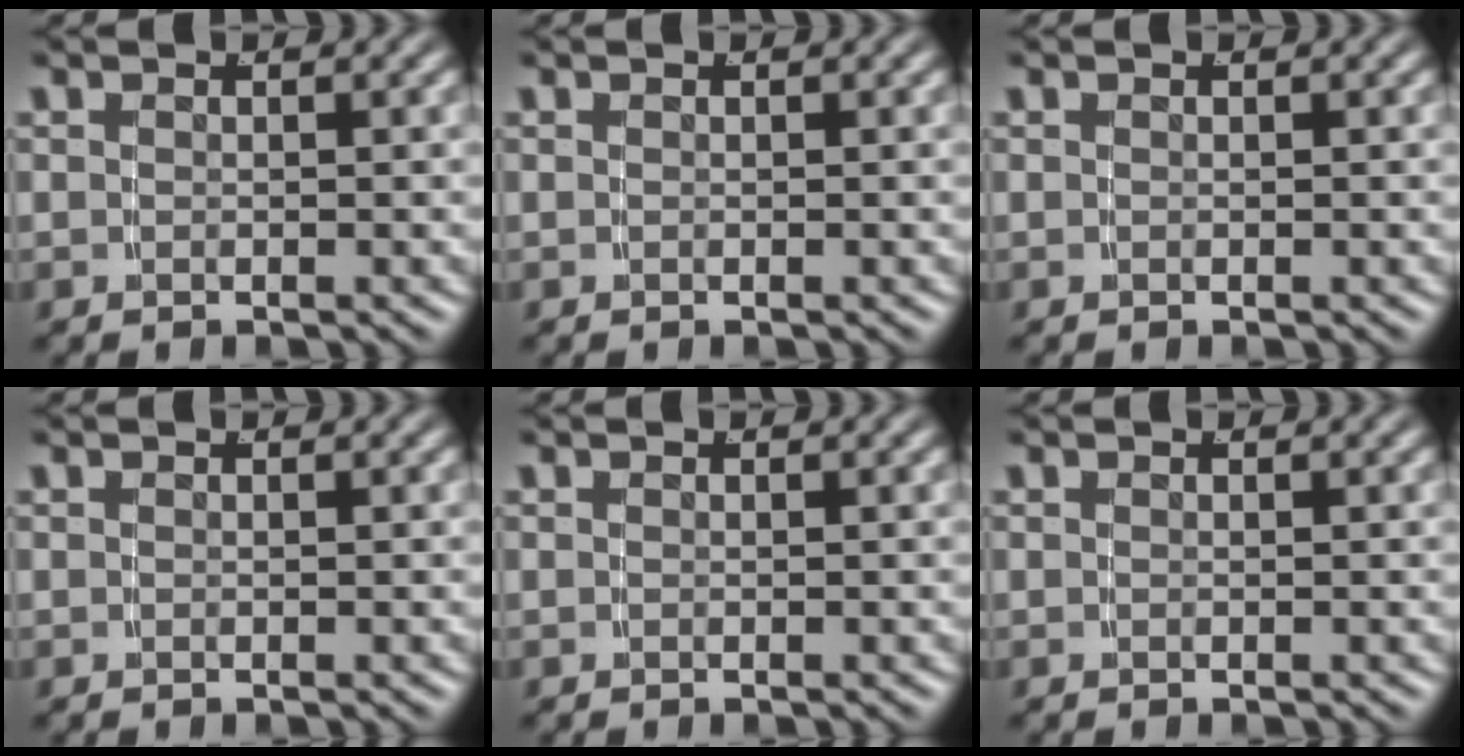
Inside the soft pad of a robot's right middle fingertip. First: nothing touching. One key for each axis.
{"total": 0.0}
{"total": 0.0}
{"total": 0.0}
{"total": 0.0}
{"total": 0.0}